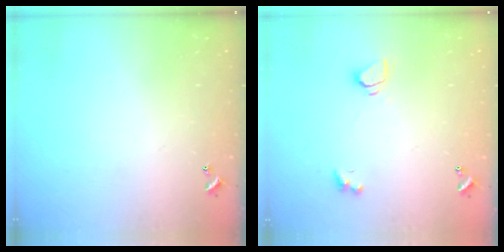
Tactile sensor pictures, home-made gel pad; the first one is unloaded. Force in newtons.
{"total": 2.1, "press": 2.0, "slide": 0.6}